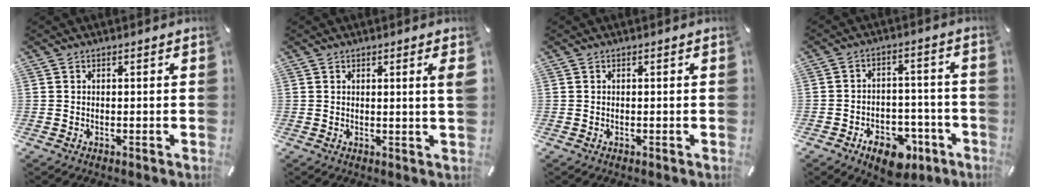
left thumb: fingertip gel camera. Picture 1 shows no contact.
{"total": 2.9, "force": [0.9, 0.0, 2.7], "torque": [-0.045, -0.006, 0.012]}
{"total": 0.0}
{"total": 9.9, "force": [-5.8, 6.4, 4.9], "torque": [-0.052, 0.045, -0.093]}